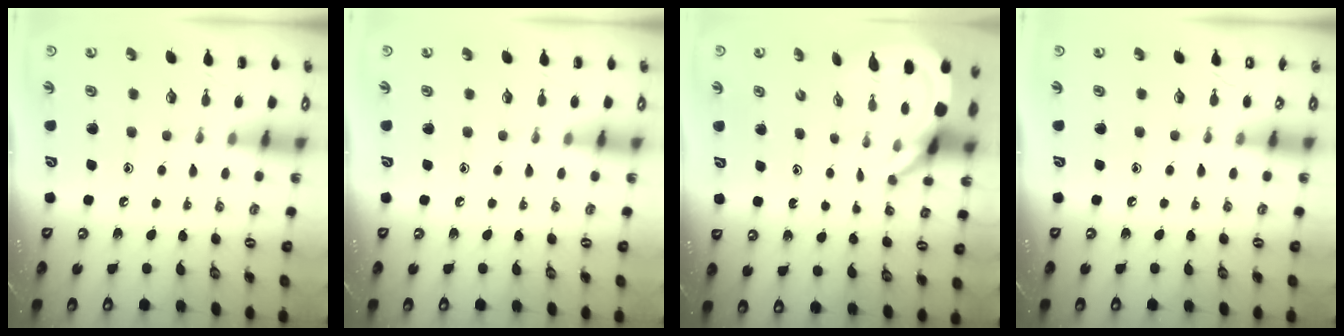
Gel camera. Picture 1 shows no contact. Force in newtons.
{"total": 0.0}
{"total": 5.6, "press": 5.6, "slide": 0.7}
{"total": 0.0}